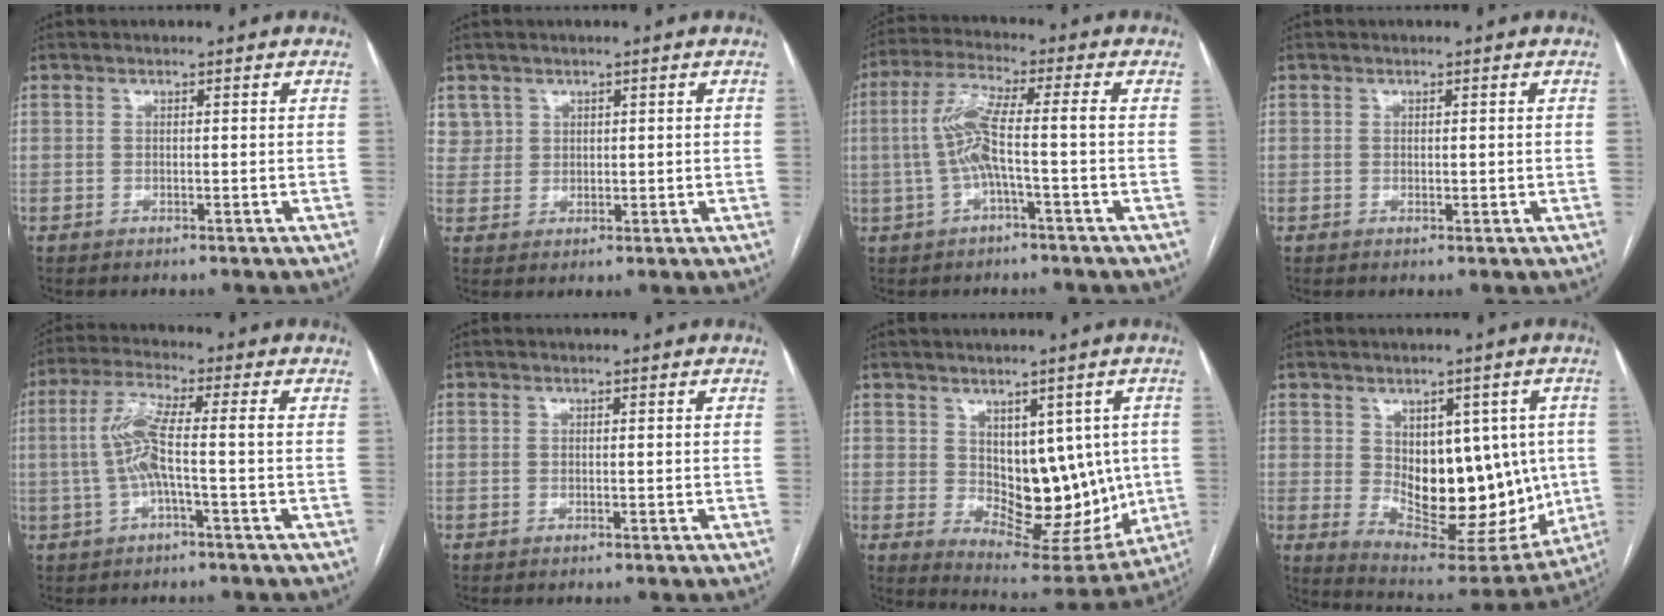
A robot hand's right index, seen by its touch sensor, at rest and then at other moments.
{"total": 3.1, "force": [1.8, 2.5, -0.3], "torque": [0.022, 0.007, 0.031]}
{"total": 7.3, "force": [-0.8, 0.6, 7.3], "torque": [-0.159, 0.025, -0.016]}
{"total": 0.6, "force": [0.2, 0.4, 0.4], "torque": [-0.007, -0.001, 0.007]}
{"total": 6.8, "force": [-0.4, 0.7, 6.7], "torque": [-0.149, 0.021, -0.010]}
{"total": 0.0}
{"total": 12.9, "force": [0.6, 7.4, 10.6], "torque": [-0.126, 0.002, 0.039]}
{"total": 17.4, "force": [0.0, 9.0, 14.9], "torque": [-0.212, -0.004, 0.031]}